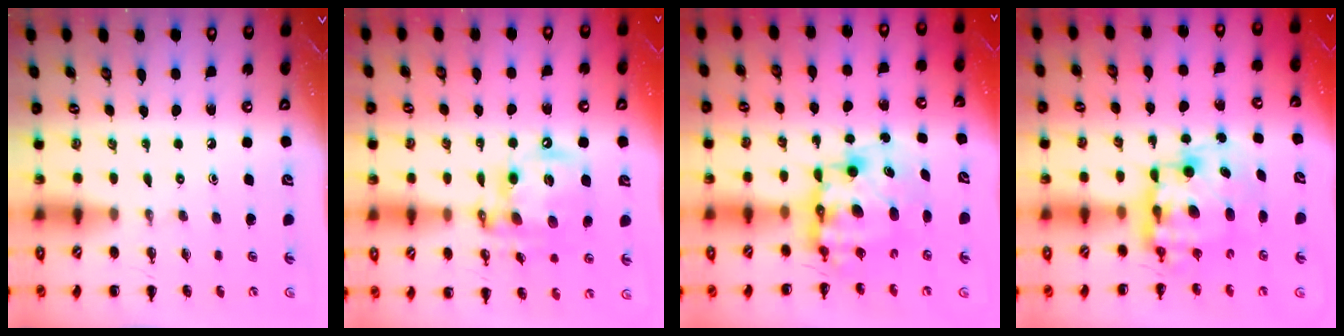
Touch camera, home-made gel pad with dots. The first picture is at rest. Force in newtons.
{"total": 15.3, "press": 14.8, "slide": 3.7}
{"total": 9.5, "press": 9.2, "slide": 2.4}
{"total": 11.1, "press": 10.7, "slide": 2.9}